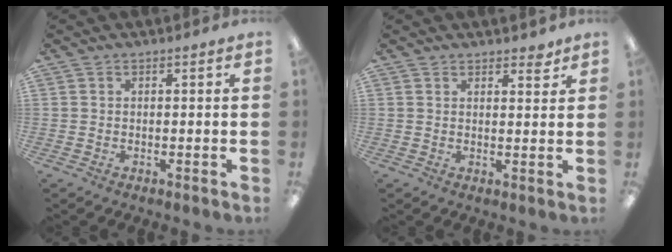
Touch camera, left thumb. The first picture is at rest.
{"total": 2.9, "force": [2.5, 1.2, 0.9], "torque": [0.003, -0.015, 0.042]}